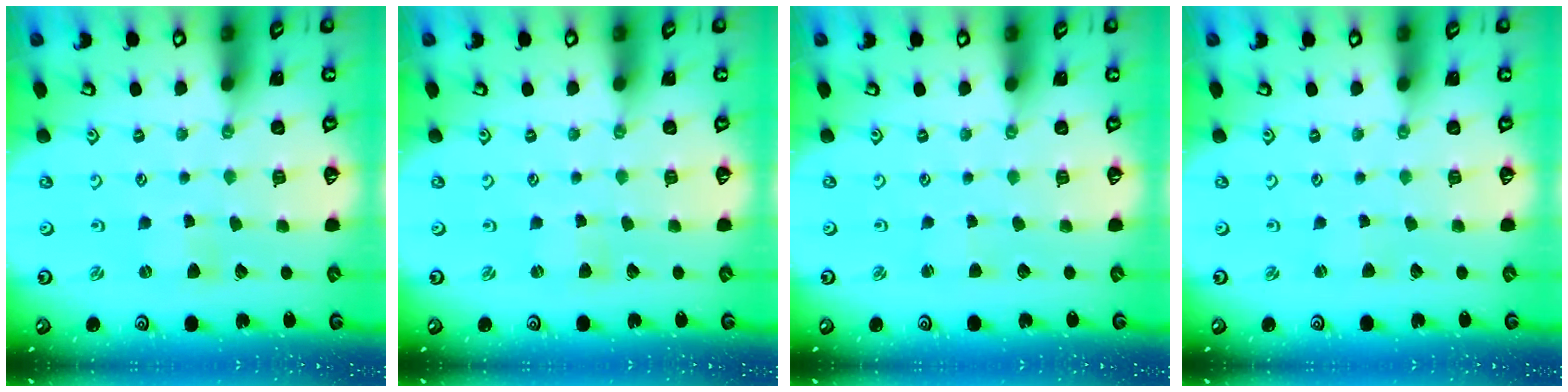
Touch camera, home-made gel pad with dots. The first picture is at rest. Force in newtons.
{"total": 0.0}
{"total": 1.3, "press": 1.3, "slide": 0.2}
{"total": 1.0, "press": 1.0, "slide": 0.2}